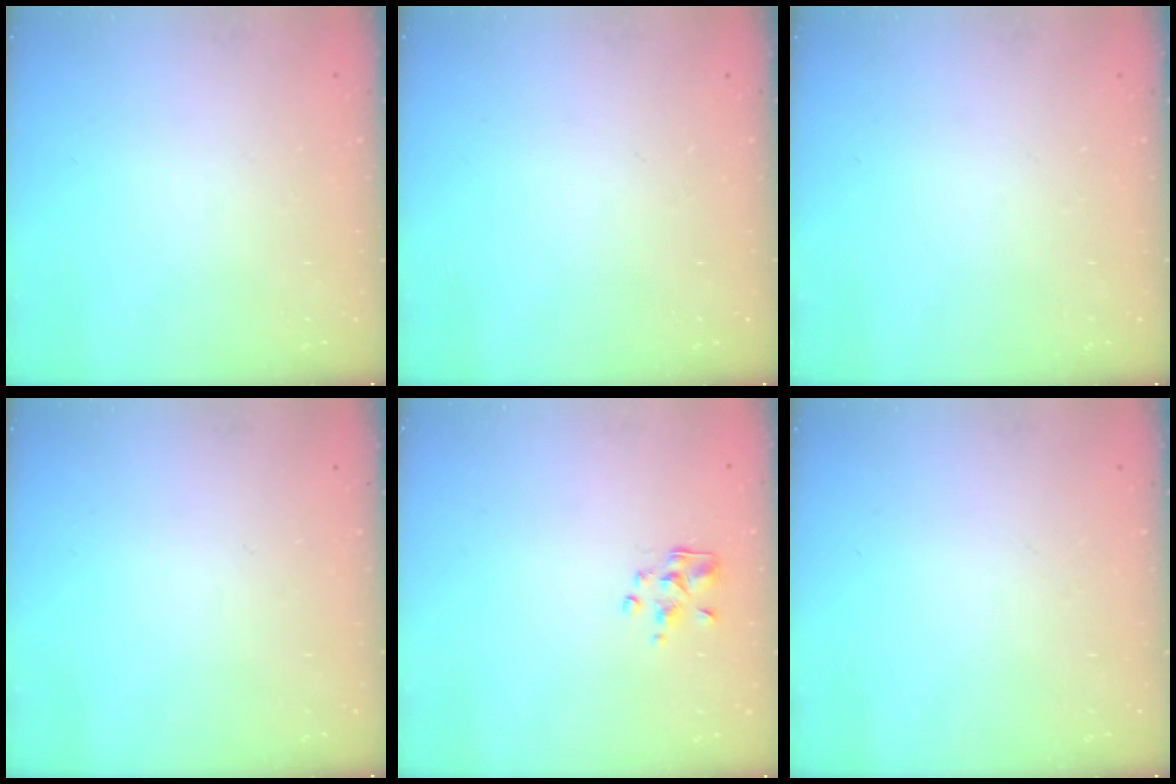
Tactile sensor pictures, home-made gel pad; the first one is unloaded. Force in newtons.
{"total": 0.0}
{"total": 0.0}
{"total": 0.0}
{"total": 2.4, "press": 2.3, "slide": 0.6}
{"total": 0.0}